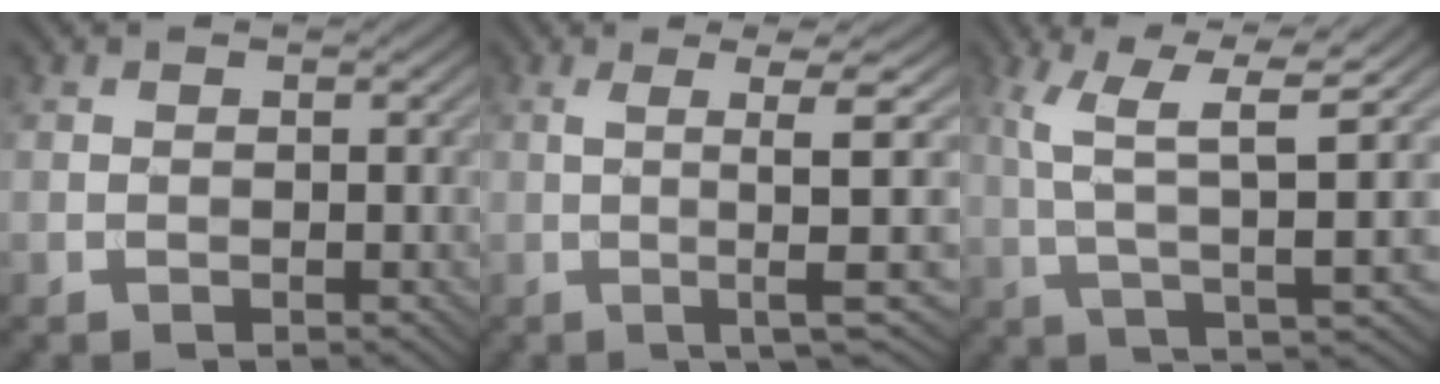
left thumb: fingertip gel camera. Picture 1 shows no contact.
{"total": 6.5, "force": [0.0, 0.1, 6.5], "torque": [-0.125, 0.007, -0.002]}
{"total": 8.1, "force": [2.1, 1.8, 7.6], "torque": [-0.154, 0.011, 0.044]}